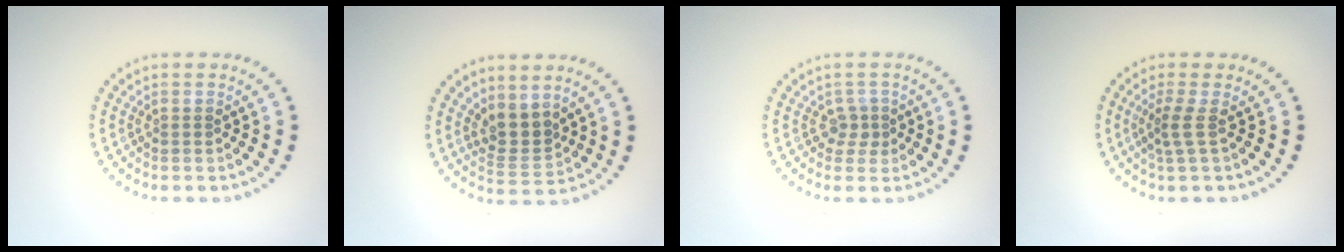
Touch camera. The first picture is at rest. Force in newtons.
{"total": 2.7, "press": 2.2, "slide": 1.7}
{"total": 1.5, "press": 1.1, "slide": 1.0}
{"total": 1.8, "press": 1.2, "slide": 1.4}